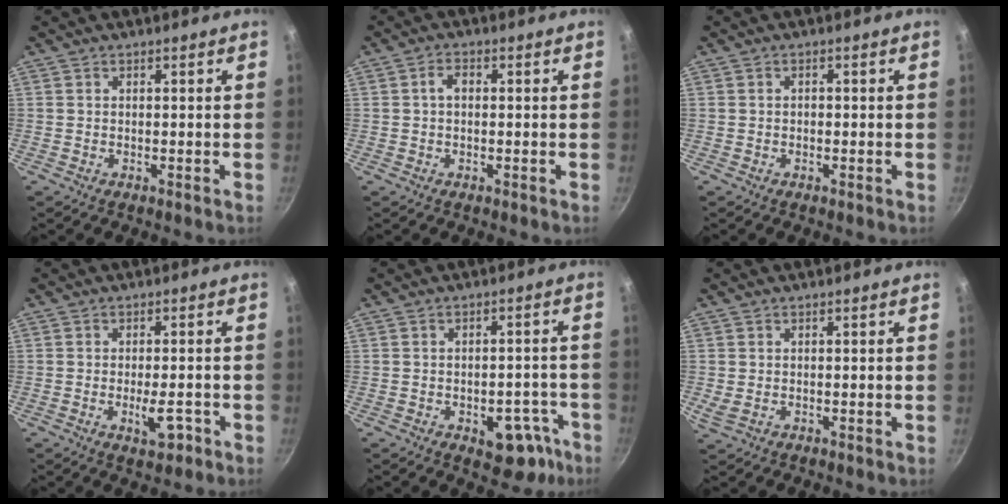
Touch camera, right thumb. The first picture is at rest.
{"total": 2.3, "force": [0.1, 1.5, 1.8], "torque": [-0.028, 0.008, -0.001]}
{"total": 0.7, "force": [-0.1, 0.5, 0.4], "torque": [-0.003, 0.003, -0.004]}
{"total": 4.9, "force": [-2.2, 2.3, 3.7], "torque": [-0.045, 0.014, -0.029]}
{"total": 8.7, "force": [-4.5, 4.9, 5.6], "torque": [-0.042, 0.039, -0.049]}
{"total": 1.7, "force": [-0.2, 1.1, 1.2], "torque": [-0.035, -0.004, 0.000]}